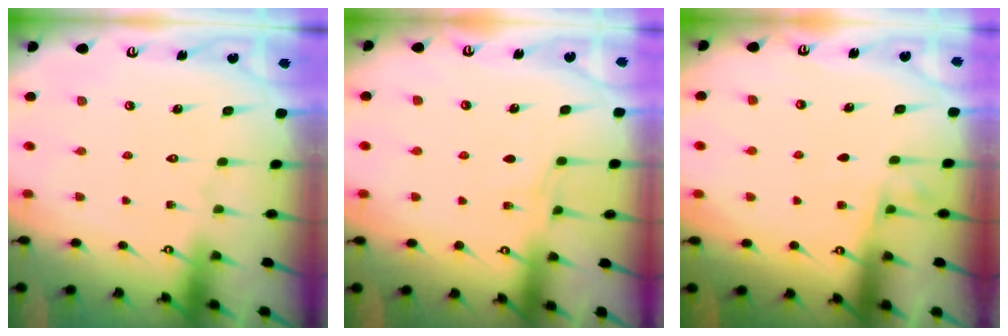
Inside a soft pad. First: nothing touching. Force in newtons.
{"total": 5.3, "press": 5.3, "slide": 0.6}
{"total": 3.9, "press": 3.6, "slide": 1.4}